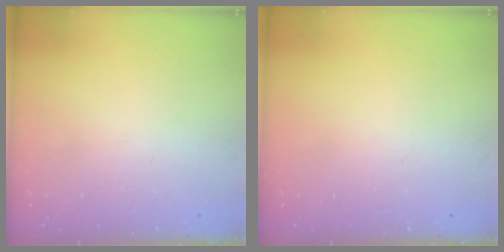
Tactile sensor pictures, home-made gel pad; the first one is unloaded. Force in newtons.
{"total": 0.0}